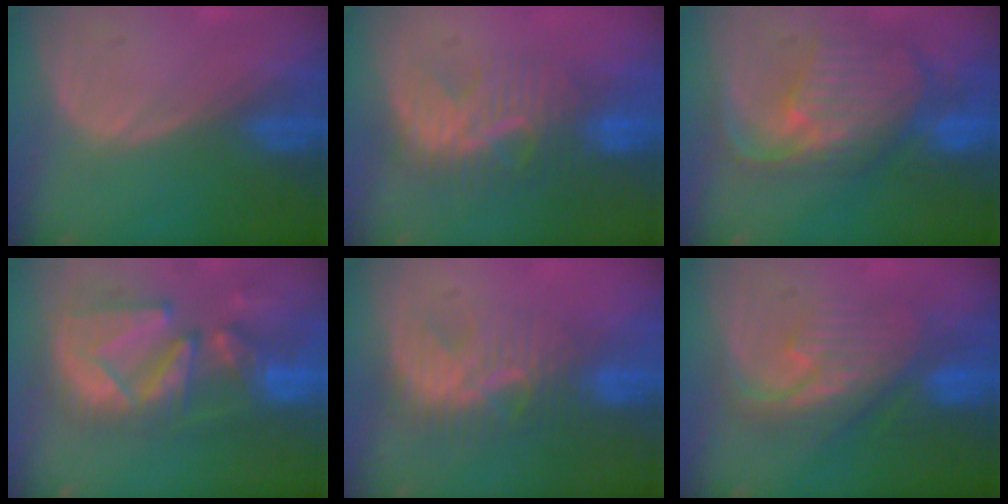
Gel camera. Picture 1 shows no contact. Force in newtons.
{"total": 8.3, "press": 8.0, "slide": 2.2}
{"total": 10.9, "press": 9.6, "slide": 5.3}
{"total": 12.1, "press": 10.9, "slide": 5.2}
{"total": 7.7, "press": 7.2, "slide": 2.6}
{"total": 8.2, "press": 8.1, "slide": 1.4}